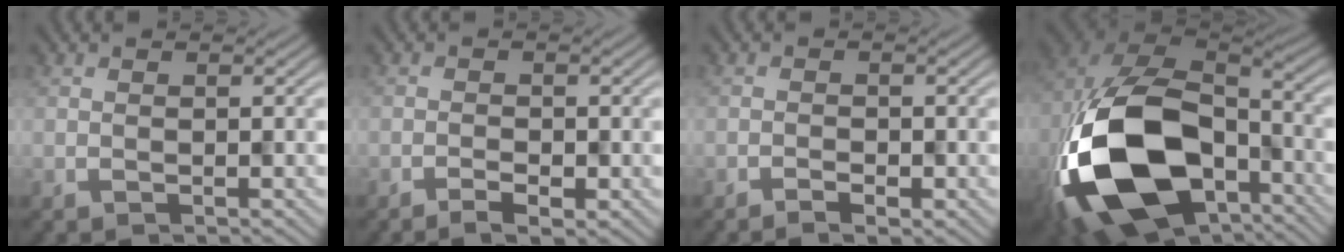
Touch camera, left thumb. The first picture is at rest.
{"total": 1.6, "force": [-1.0, 0.6, 1.1], "torque": [-0.020, 0.001, -0.016]}
{"total": 1.1, "force": [-0.8, 0.4, 0.6], "torque": [-0.010, 0.001, -0.014]}
{"total": 20.7, "force": [-7.2, 13.1, 14.3], "torque": [-0.348, -0.051, -0.109]}